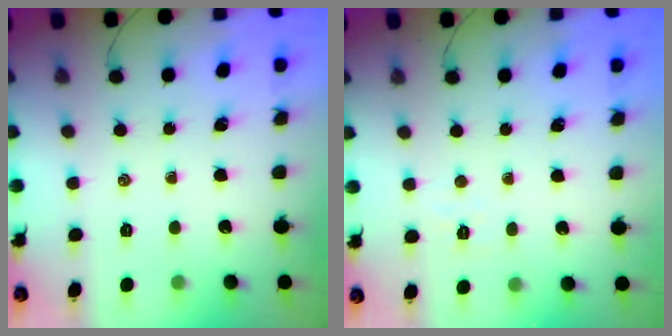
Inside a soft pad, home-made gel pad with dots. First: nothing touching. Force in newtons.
{"total": 3.0, "press": 2.9, "slide": 0.8}